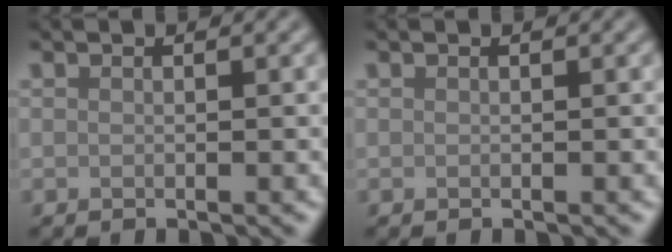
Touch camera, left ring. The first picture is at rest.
{"total": 0.0}